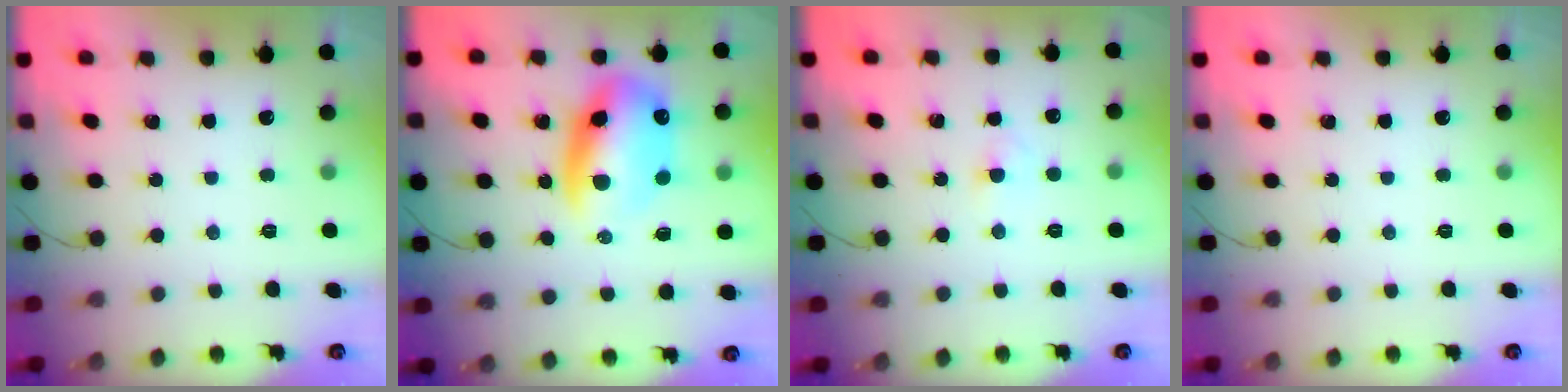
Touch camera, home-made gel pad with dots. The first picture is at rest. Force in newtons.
{"total": 13.7, "press": 13.2, "slide": 3.7}
{"total": 2.3, "press": 2.1, "slide": 1.0}
{"total": 0.0}